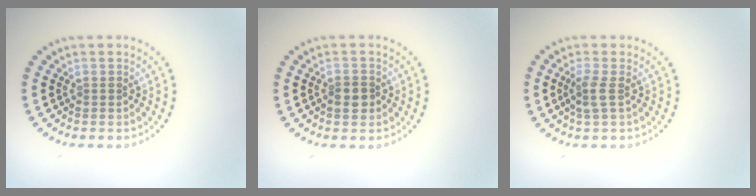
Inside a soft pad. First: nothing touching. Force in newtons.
{"total": 1.8, "press": 1.7, "slide": 0.6}
{"total": 1.7, "press": 1.4, "slide": 0.9}